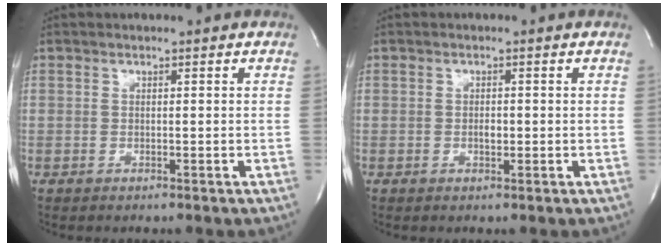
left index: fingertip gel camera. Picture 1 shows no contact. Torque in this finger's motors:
{"motor_torque": [0.14, 0.01, 0.00, 0.00]}